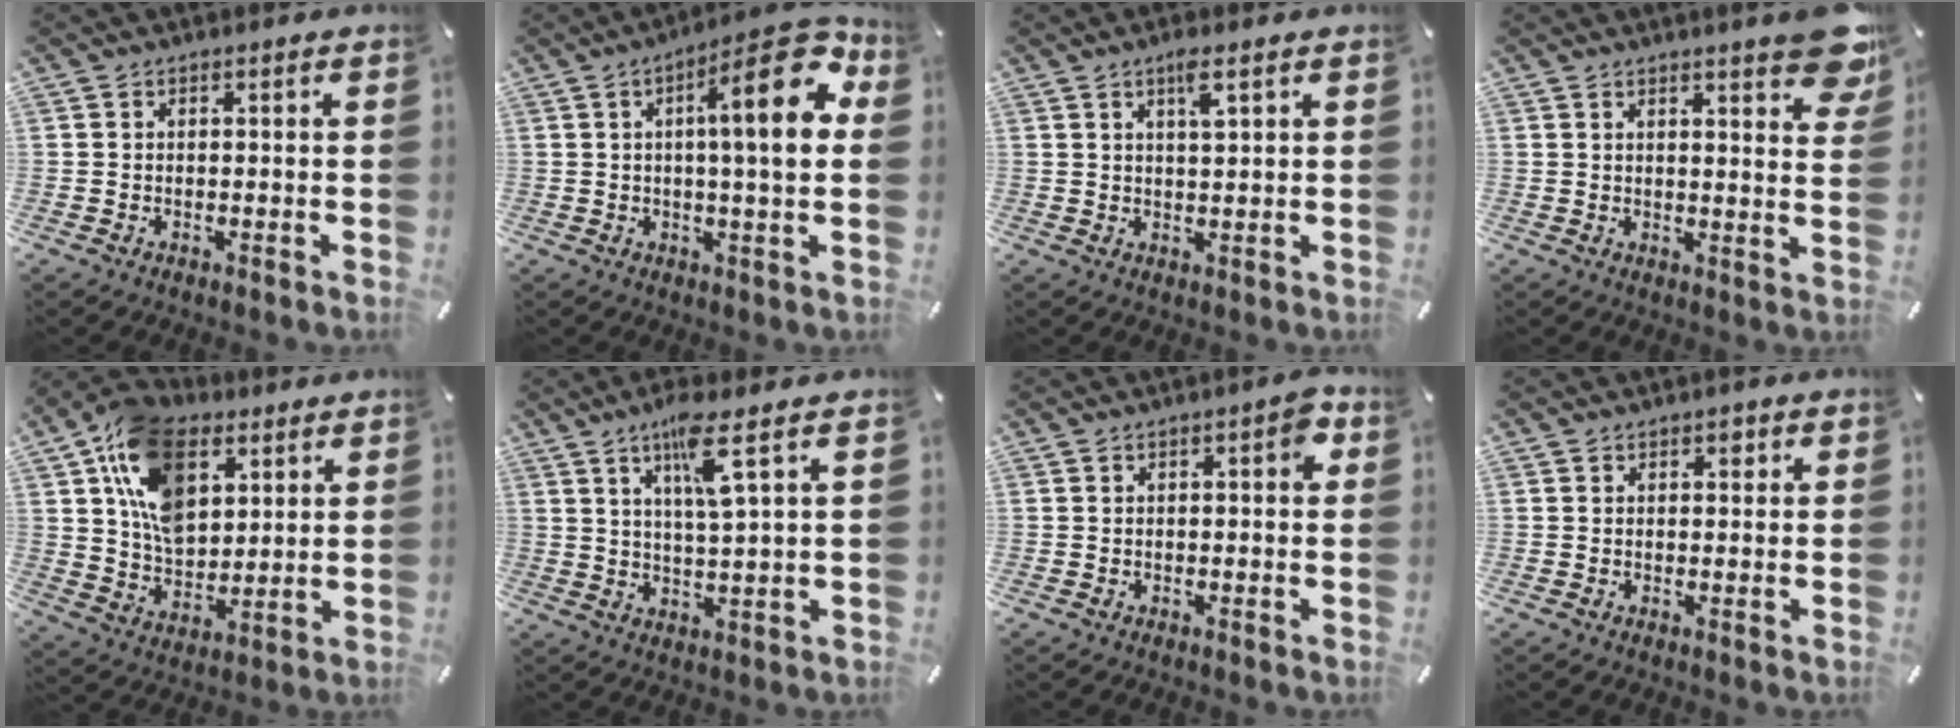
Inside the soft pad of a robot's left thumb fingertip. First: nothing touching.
{"total": 17.6, "force": [4.5, 4.1, 16.5], "torque": [-0.229, -0.018, 0.056]}
{"total": 3.9, "force": [2.2, 0.7, 3.2], "torque": [-0.060, 0.000, 0.035]}
{"total": 7.6, "force": [5.1, 1.7, 5.4], "torque": [-0.072, -0.035, 0.085]}
{"total": 16.4, "force": [7.1, 11.1, 9.7], "torque": [-0.194, -0.018, 0.133]}
{"total": 8.8, "force": [4.5, 0.8, 7.5], "torque": [-0.141, -0.005, 0.072]}
{"total": 3.6, "force": [0.7, 1.3, 3.2], "torque": [-0.041, 0.002, 0.003]}
{"total": 1.5, "force": [0.7, 1.0, 0.8], "torque": [-0.001, -0.002, 0.008]}